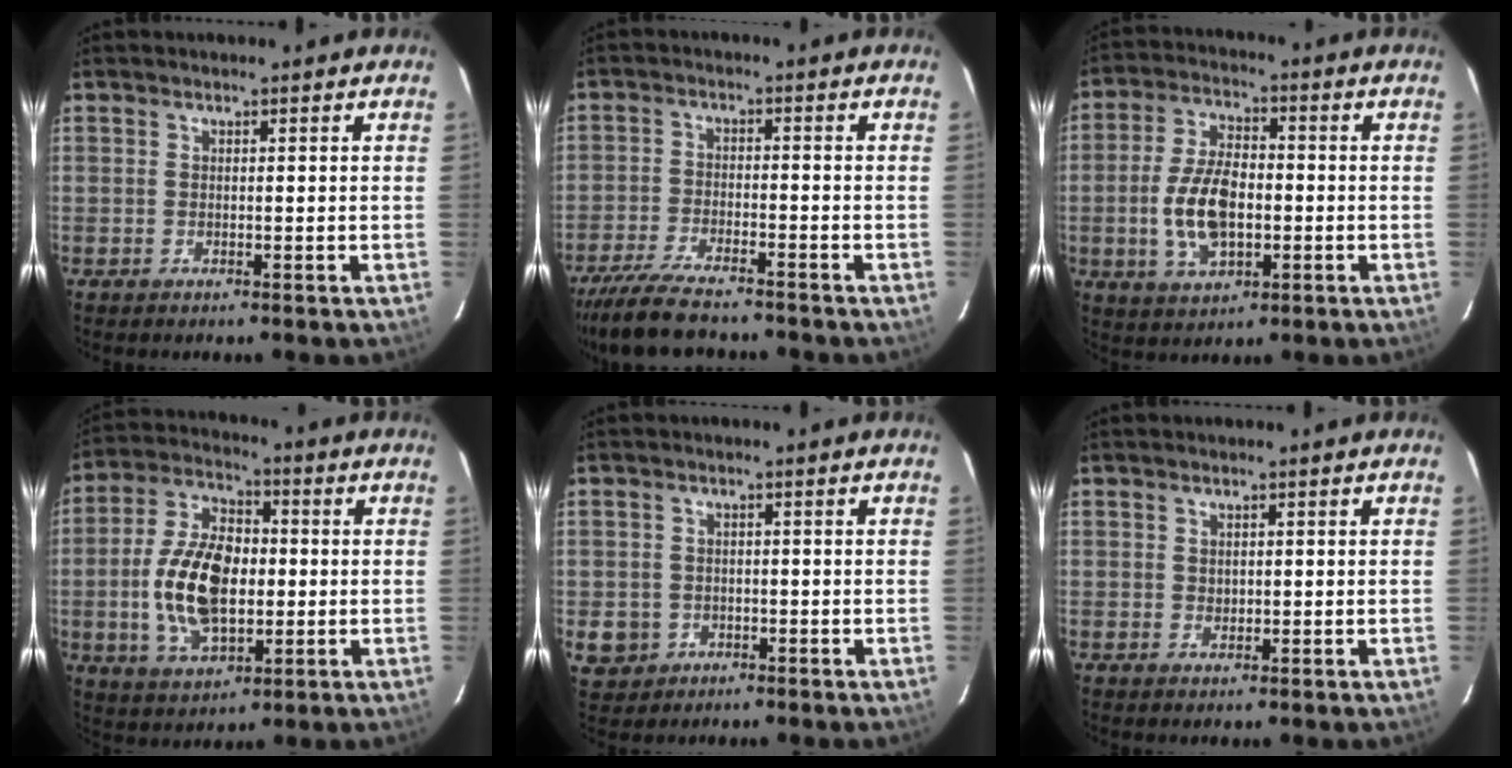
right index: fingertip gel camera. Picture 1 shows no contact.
{"total": 13.1, "force": [-11.3, 2.9, 6.0], "torque": [-0.143, -0.024, -0.195]}
{"total": 12.0, "force": [-2.0, 6.5, 9.9], "torque": [-0.198, 0.004, -0.031]}
{"total": 15.9, "force": [-1.6, 9.1, 12.9], "torque": [-0.257, 0.008, -0.024]}
{"total": 1.6, "force": [-0.2, 1.5, 0.2], "torque": [-0.004, 0.000, -0.001]}
{"total": 1.0, "force": [0.2, 1.0, 0.2], "torque": [0.000, 0.001, 0.005]}